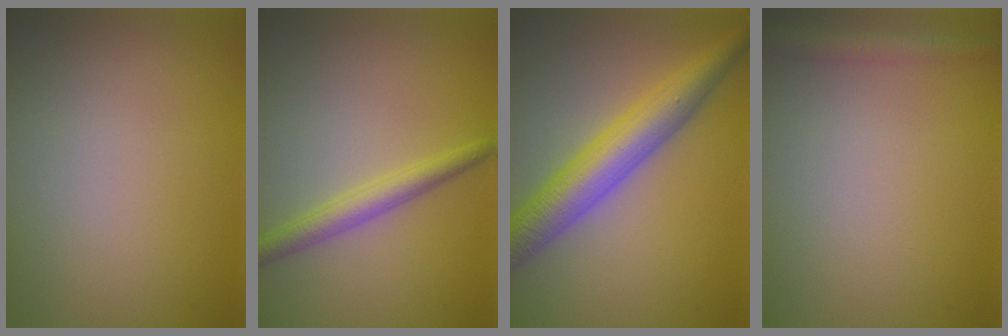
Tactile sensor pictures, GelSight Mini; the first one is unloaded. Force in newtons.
{"total": 2.7, "press": 2.7, "slide": 0.1}
{"total": 6.5, "press": 6.5, "slide": 0.1}
{"total": 2.1, "press": 2.1, "slide": 0.1}